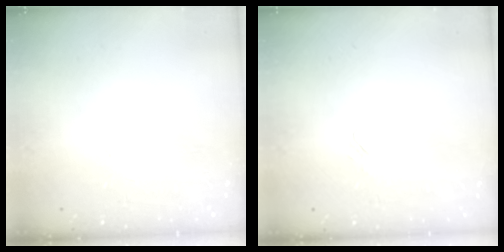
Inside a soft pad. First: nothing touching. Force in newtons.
{"total": 3.5, "press": 3.5, "slide": 0.5}